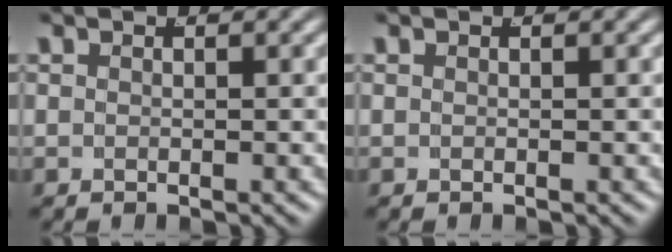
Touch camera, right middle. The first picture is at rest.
{"total": 0.0}